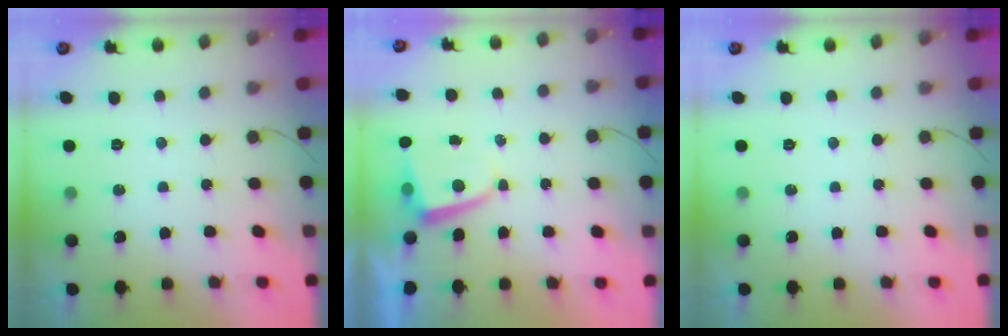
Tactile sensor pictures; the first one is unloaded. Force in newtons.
{"total": 2.0, "press": 2.0, "slide": 0.3}
{"total": 0.0}